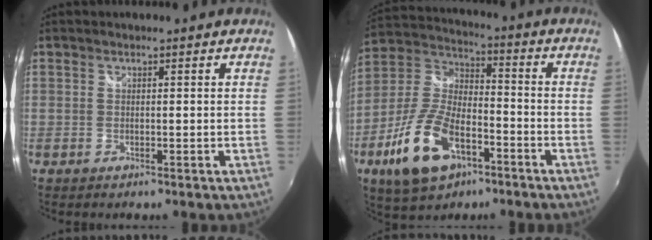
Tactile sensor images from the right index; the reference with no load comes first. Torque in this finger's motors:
{"motor_torque": [1.10, -1.04, 0.84, 0.21]}